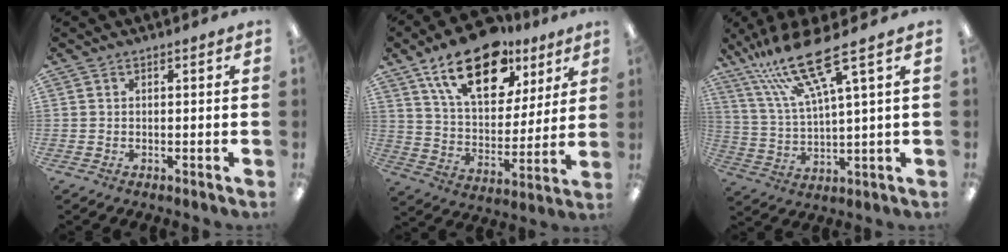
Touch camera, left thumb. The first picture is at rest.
{"total": 20.7, "force": [13.0, 10.6, 12.1], "torque": [-0.194, -0.056, 0.223]}
{"total": 16.7, "force": [11.1, 3.0, 12.1], "torque": [-0.254, -0.050, 0.185]}